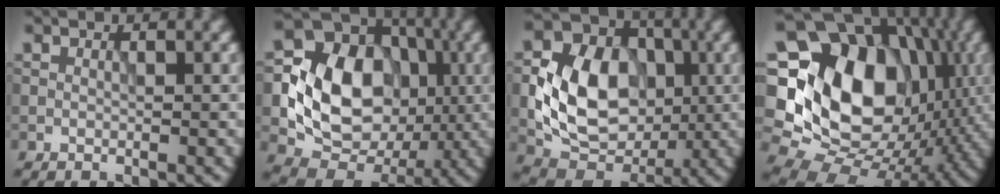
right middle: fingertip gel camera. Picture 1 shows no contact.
{"total": 11.0, "force": [-0.8, 8.7, 6.6], "torque": [-0.127, 0.001, -0.020]}
{"total": 9.6, "force": [-0.8, 7.2, 6.3], "torque": [-0.118, 0.003, -0.017]}
{"total": 17.2, "force": [2.1, 13.6, 10.3], "torque": [-0.195, 0.006, 0.031]}